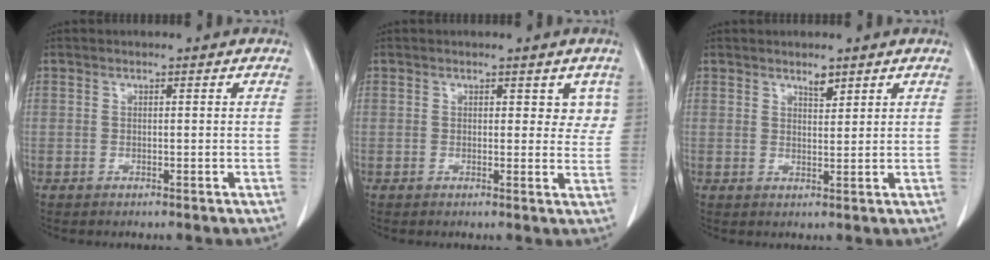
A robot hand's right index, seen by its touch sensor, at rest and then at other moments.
{"total": 1.7, "force": [0.8, 1.1, 0.9], "torque": [0.003, 0.004, 0.004]}
{"total": 1.9, "force": [1.5, 0.6, 0.9], "torque": [-0.015, -0.005, 0.026]}